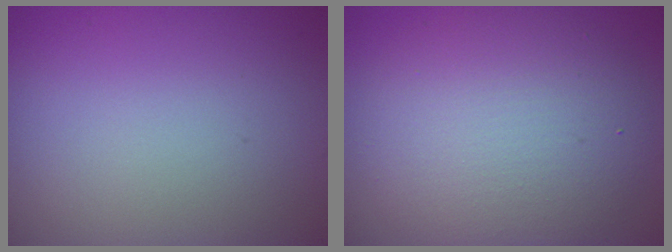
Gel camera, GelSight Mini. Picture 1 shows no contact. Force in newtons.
{"total": 7.1, "press": 7.1, "slide": 0.1}